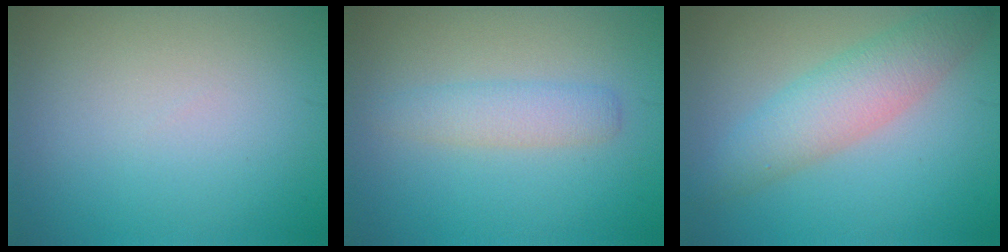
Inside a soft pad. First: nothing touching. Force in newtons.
{"total": 2.4, "press": 2.4, "slide": 0.1}
{"total": 4.6, "press": 4.6, "slide": 0.1}